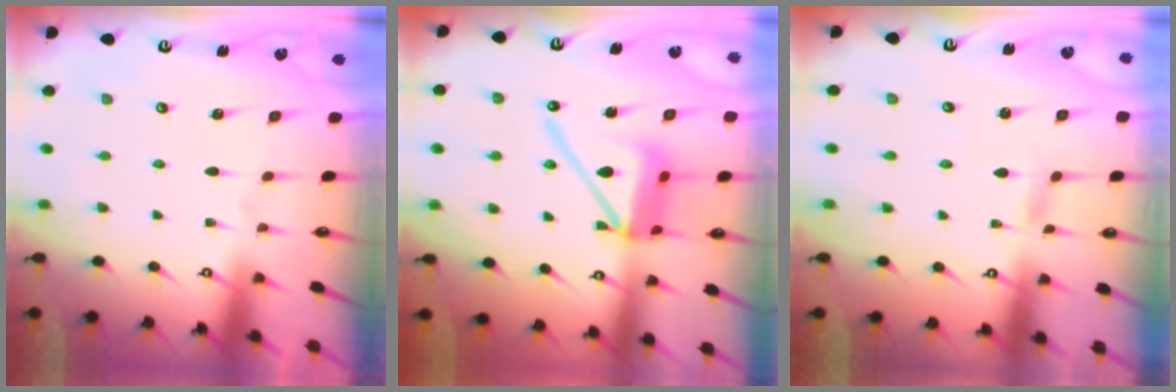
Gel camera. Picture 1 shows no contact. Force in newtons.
{"total": 14.0, "press": 13.8, "slide": 2.0}
{"total": 2.1, "press": 2.1, "slide": 0.2}